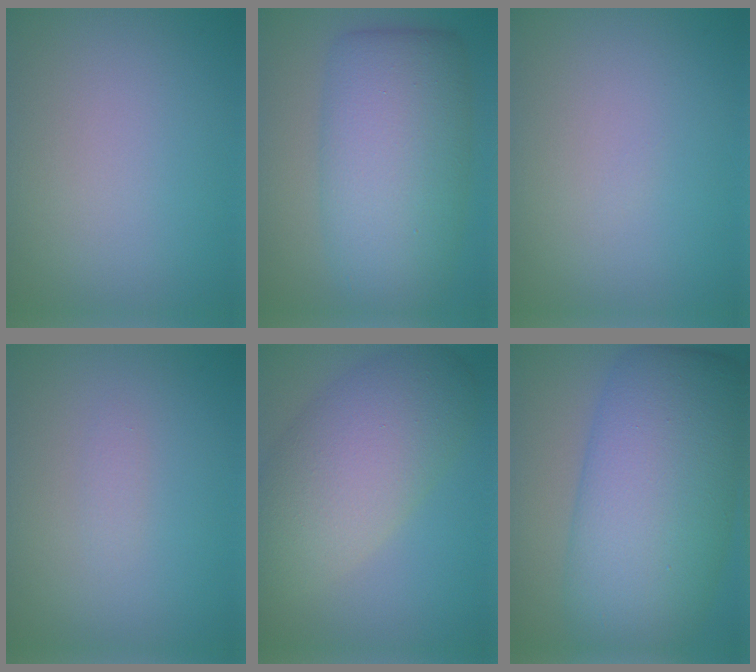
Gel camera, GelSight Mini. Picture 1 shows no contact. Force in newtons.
{"total": 9.8, "press": 9.8, "slide": 0.1}
{"total": 0.0}
{"total": 0.7, "press": 0.7, "slide": 0.1}
{"total": 8.3, "press": 8.3, "slide": 0.7}
{"total": 13.3, "press": 13.3, "slide": 0.3}